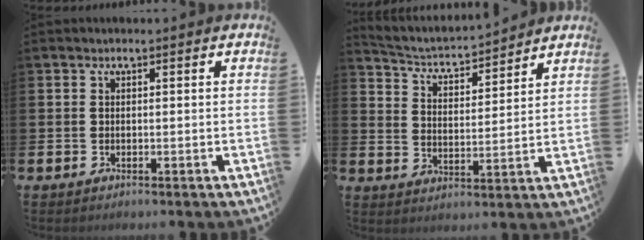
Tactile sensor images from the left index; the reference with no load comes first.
{"total": 3.8, "force": [3.6, 0.7, 0.7], "torque": [-0.039, -0.034, 0.056]}